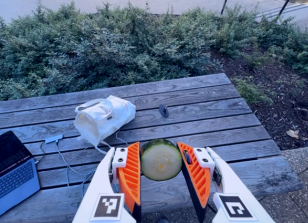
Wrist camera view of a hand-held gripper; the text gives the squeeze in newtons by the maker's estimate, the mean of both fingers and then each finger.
{"total": 9.9, "left": 9.5, "right": 10.3}